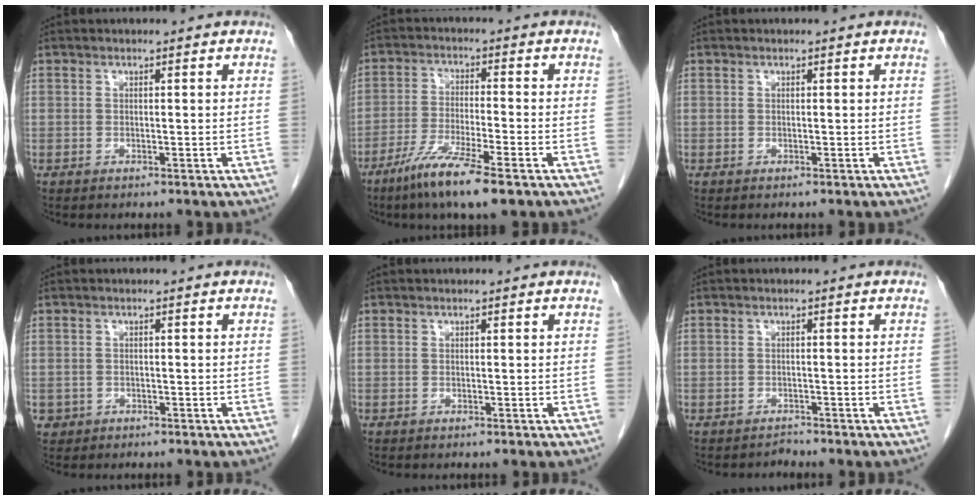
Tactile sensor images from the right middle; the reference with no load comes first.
{"total": 9.2, "force": [-5.9, 0.3, 7.1], "torque": [-0.140, -0.025, -0.106]}
{"total": 0.0}
{"total": 1.6, "force": [-0.7, 1.4, 0.1], "torque": [-0.002, 0.007, -0.008]}
{"total": 0.0}
{"total": 0.9, "force": [-0.8, 0.0, -0.4], "torque": [0.007, -0.007, -0.014]}